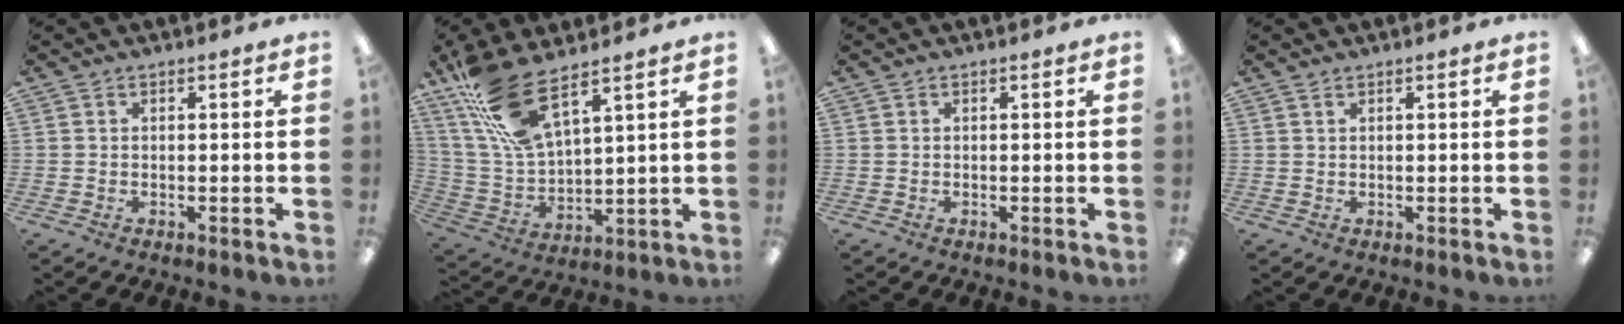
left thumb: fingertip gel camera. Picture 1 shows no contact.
{"total": 15.8, "force": [10.6, 5.2, 10.4], "torque": [-0.238, -0.044, 0.192]}
{"total": 0.0}
{"total": 0.5, "force": [0.4, 0.1, 0.3], "torque": [-0.008, 0.001, 0.008]}